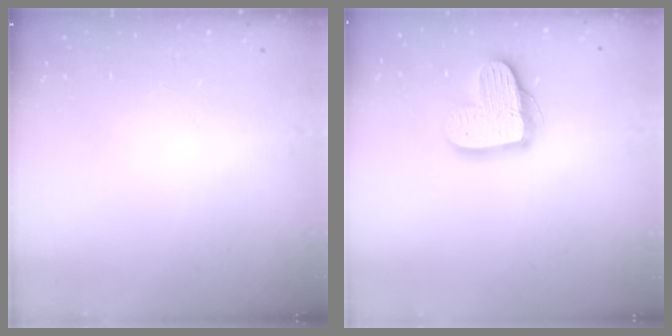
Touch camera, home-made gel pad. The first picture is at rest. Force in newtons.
{"total": 16.1, "press": 16.1, "slide": 1.3}